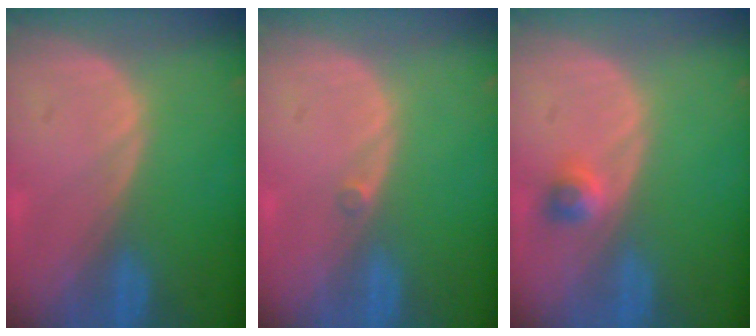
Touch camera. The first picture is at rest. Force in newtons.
{"total": 0.7, "press": 0.6, "slide": 0.3}
{"total": 2.4, "press": 2.0, "slide": 1.2}